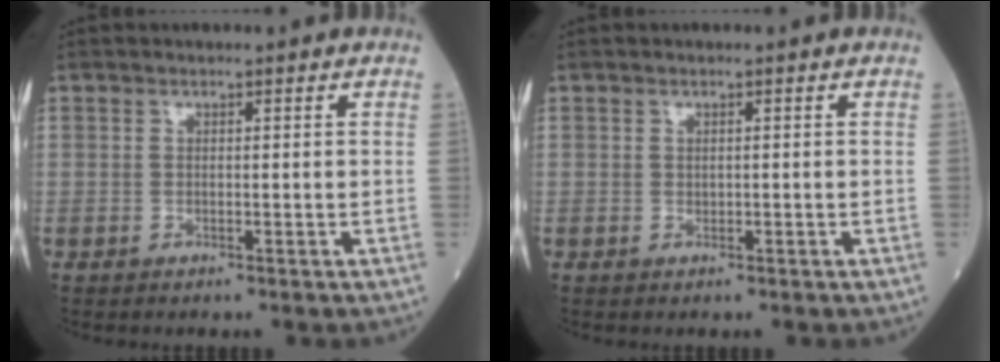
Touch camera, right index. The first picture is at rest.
{"total": 0.0}